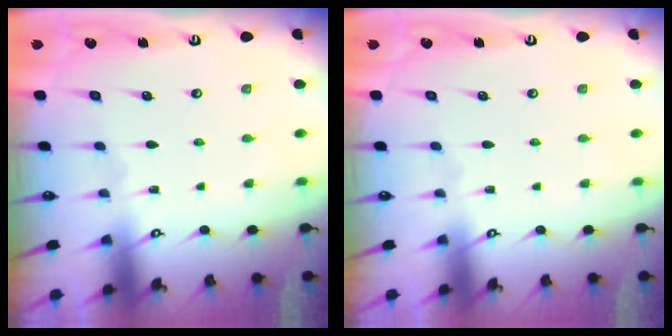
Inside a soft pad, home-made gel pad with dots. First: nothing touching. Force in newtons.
{"total": 0.0}